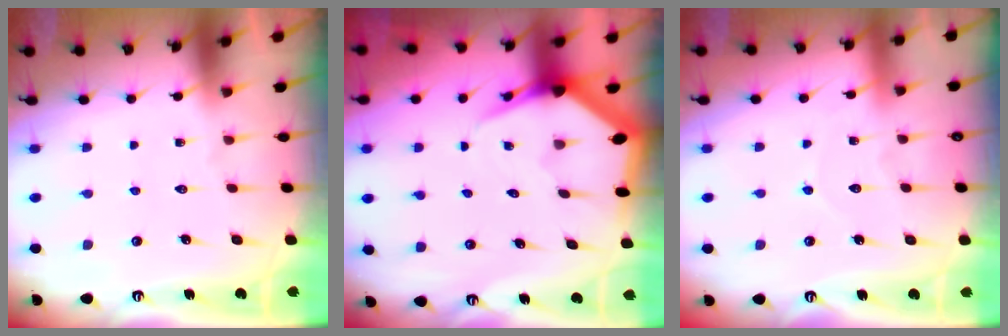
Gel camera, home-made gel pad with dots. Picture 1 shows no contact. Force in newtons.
{"total": 5.3, "press": 5.3, "slide": 0.7}
{"total": 5.9, "press": 5.8, "slide": 0.6}